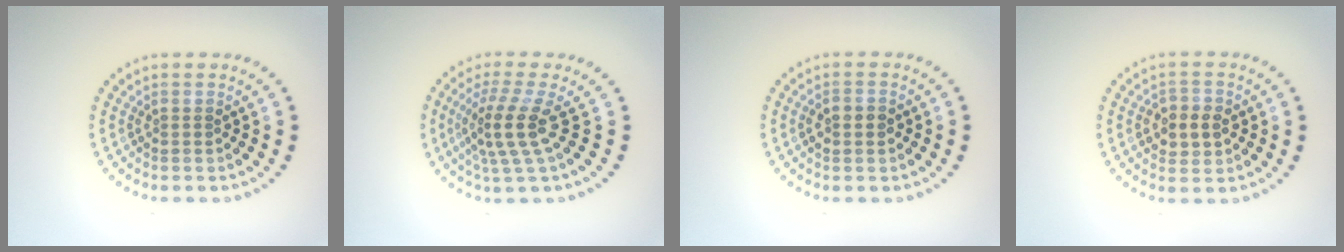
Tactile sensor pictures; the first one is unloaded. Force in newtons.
{"total": 3.9, "press": 2.8, "slide": 2.6}
{"total": 2.2, "press": 2.2, "slide": 0.1}
{"total": 2.8, "press": 2.8, "slide": 0.4}